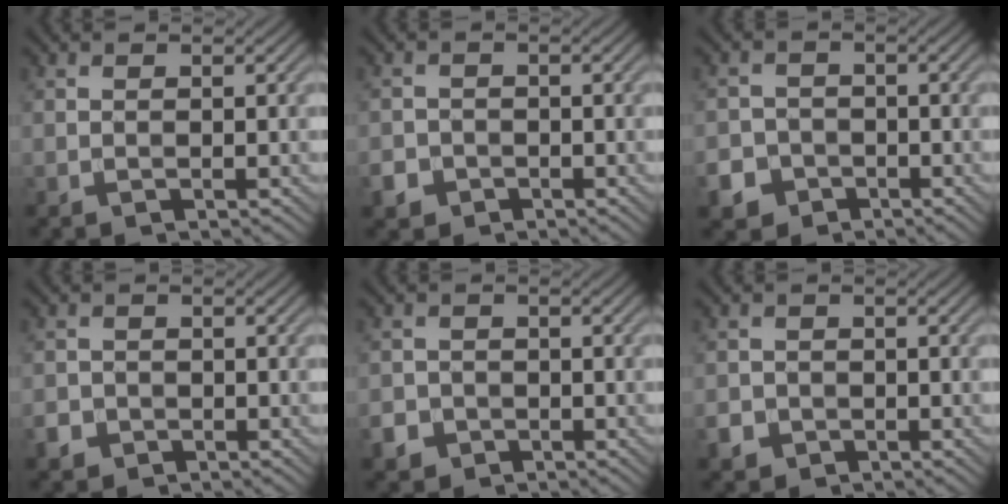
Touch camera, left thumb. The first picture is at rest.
{"total": 2.6, "force": [-1.5, 2.1, 0.7], "torque": [-0.015, -0.006, -0.031]}
{"total": 5.2, "force": [-3.0, 4.1, 1.0], "torque": [-0.009, -0.010, -0.066]}
{"total": 2.2, "force": [-1.3, 1.7, 0.6], "torque": [-0.015, -0.006, -0.029]}
{"total": 2.9, "force": [-1.6, 2.3, 0.7], "torque": [-0.016, -0.005, -0.034]}
{"total": 2.3, "force": [-1.3, 1.8, 0.6], "torque": [-0.015, -0.007, -0.028]}